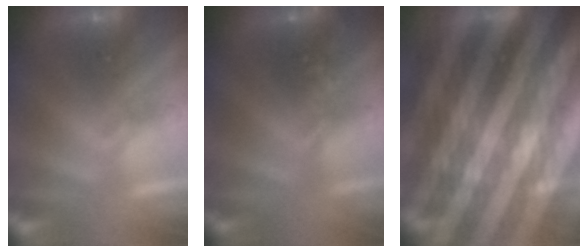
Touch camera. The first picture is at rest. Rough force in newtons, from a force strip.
{"total": 2.4}
{"total": 7.8}